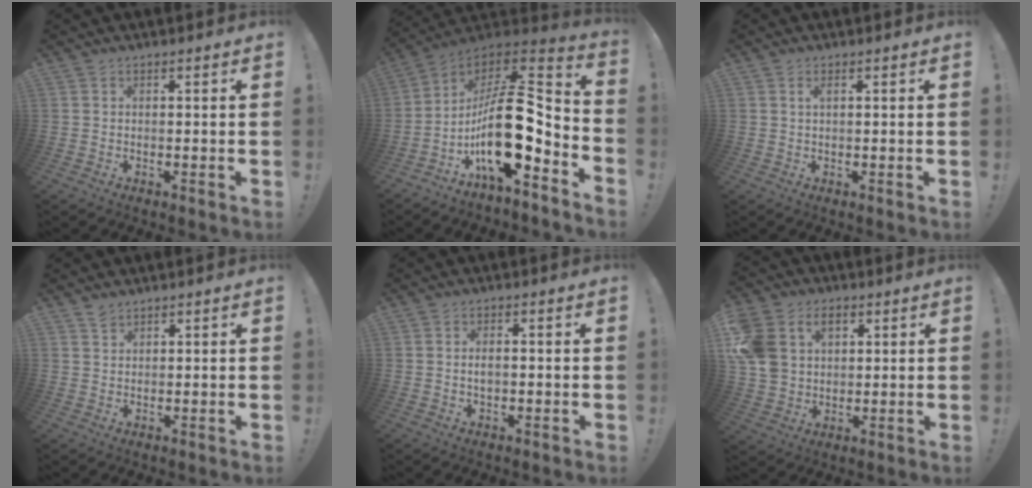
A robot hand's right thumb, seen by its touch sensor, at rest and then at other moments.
{"total": 22.4, "force": [-4.6, 9.9, 19.6], "torque": [-0.347, 0.015, -0.073]}
{"total": 1.1, "force": [0.4, 0.3, 1.0], "torque": [-0.016, 0.000, 0.006]}
{"total": 2.0, "force": [1.7, 0.9, 0.3], "torque": [0.008, -0.014, 0.030]}
{"total": 2.2, "force": [-0.4, 1.1, 1.9], "torque": [-0.036, 0.005, -0.008]}
{"total": 13.5, "force": [4.7, 10.4, 7.2], "torque": [-0.149, -0.016, 0.092]}